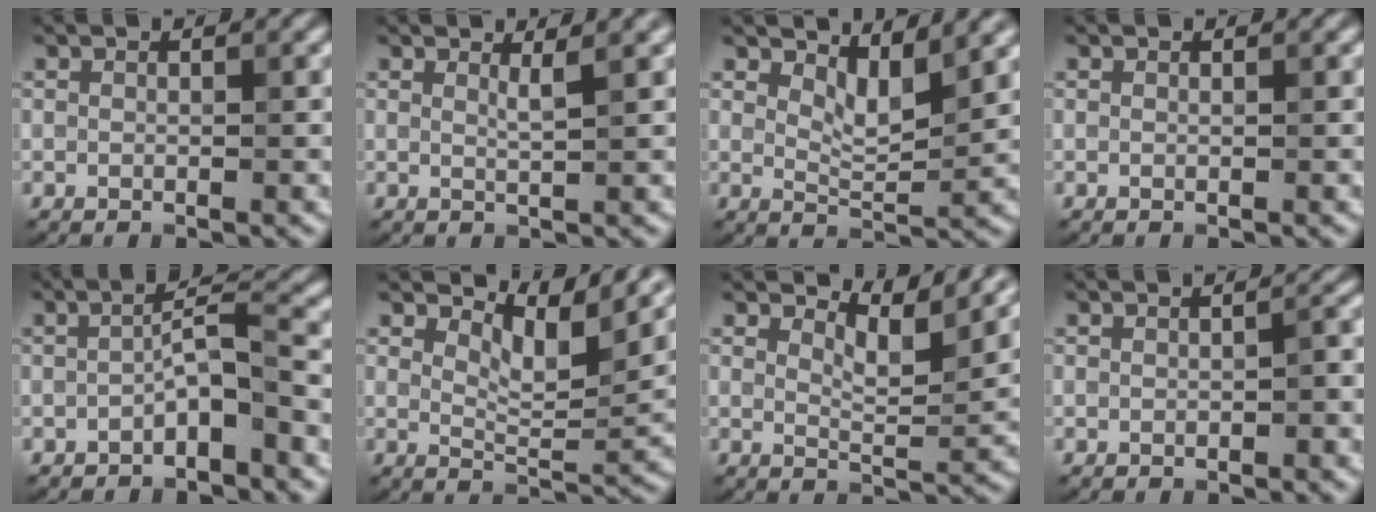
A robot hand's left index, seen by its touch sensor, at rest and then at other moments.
{"total": 1.3, "force": [0.7, 0.2, 1.1], "torque": [-0.011, 0.000, 0.008]}
{"total": 3.2, "force": [2.1, 1.0, 2.2], "torque": [-0.046, -0.008, 0.036]}
{"total": 0.0}
{"total": 3.0, "force": [-1.5, 0.6, 2.5], "torque": [-0.047, 0.015, -0.030]}
{"total": 5.6, "force": [3.9, 1.6, 3.7], "torque": [-0.065, -0.004, 0.061]}
{"total": 4.3, "force": [3.4, 0.8, 2.5], "torque": [-0.048, -0.003, 0.051]}
{"total": 1.3, "force": [-0.3, 0.4, 1.2], "torque": [-0.020, 0.004, -0.003]}